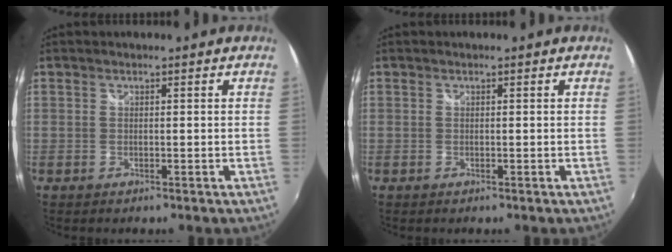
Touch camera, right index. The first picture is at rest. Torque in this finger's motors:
{"motor_torque": [0.00, 0.00, 0.00, -0.01]}